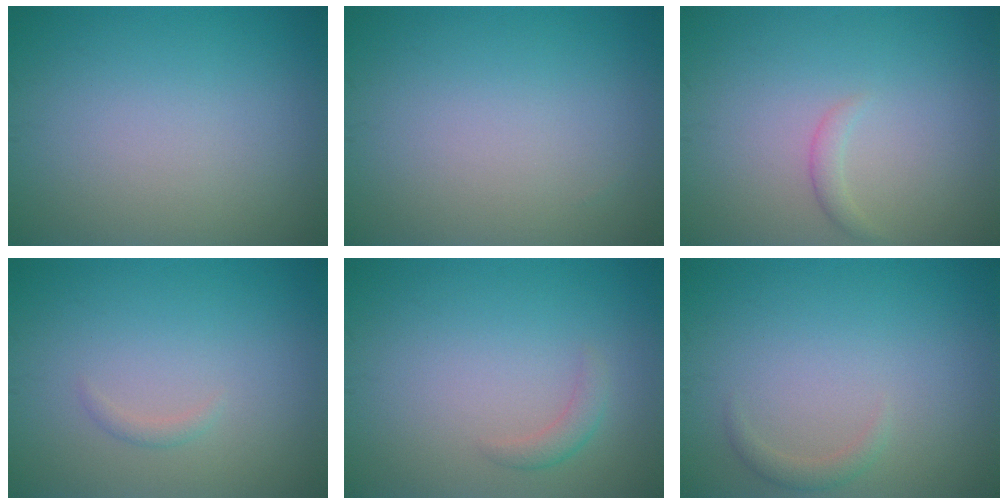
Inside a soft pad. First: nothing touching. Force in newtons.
{"total": 0.0}
{"total": 1.0, "press": 1.0, "slide": 0.1}
{"total": 0.7, "press": 0.7, "slide": 0.0}
{"total": 1.4, "press": 1.4, "slide": 0.0}
{"total": 1.1, "press": 1.1, "slide": 0.1}